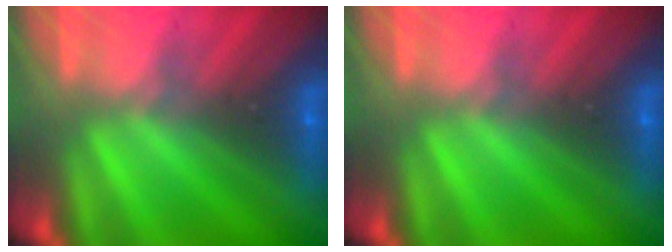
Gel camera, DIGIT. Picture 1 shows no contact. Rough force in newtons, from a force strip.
{"total": 0.0}